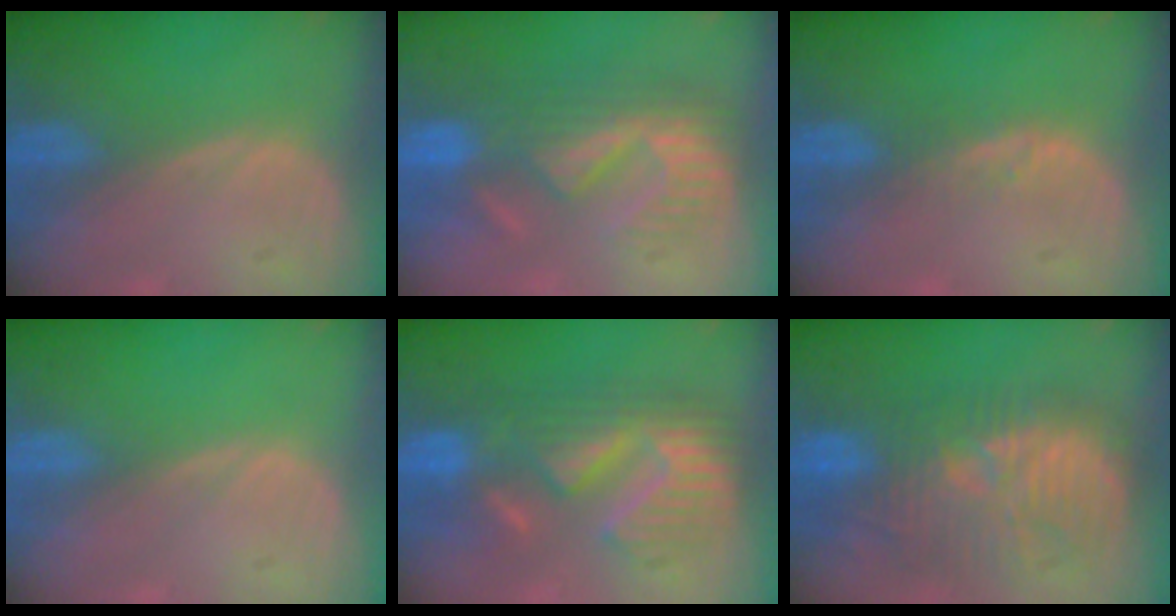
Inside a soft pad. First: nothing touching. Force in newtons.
{"total": 8.7, "press": 8.2, "slide": 3.0}
{"total": 1.7, "press": 1.7, "slide": 0.1}
{"total": 0.0}
{"total": 9.6, "press": 9.6, "slide": 0.3}
{"total": 11.4, "press": 11.2, "slide": 2.4}